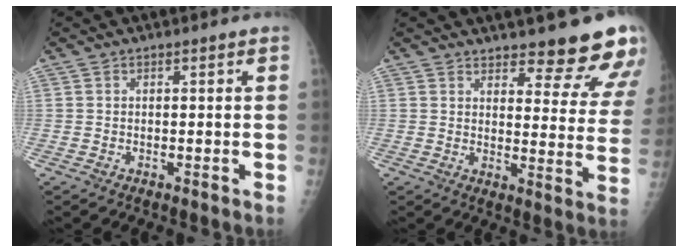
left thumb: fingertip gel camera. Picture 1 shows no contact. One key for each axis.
{"total": 14.5, "fx": 12.0, "fy": 3.9, "fz": 7.2, "tx": -0.042, "ty": -0.087, "tz": 0.139}